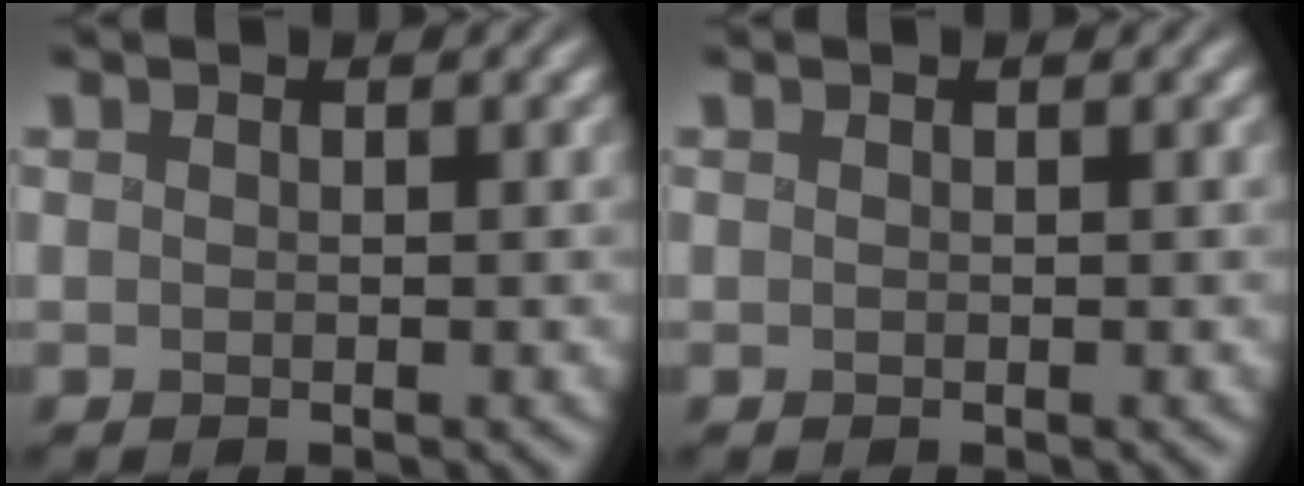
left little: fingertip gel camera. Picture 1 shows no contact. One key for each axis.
{"total": 0.0}